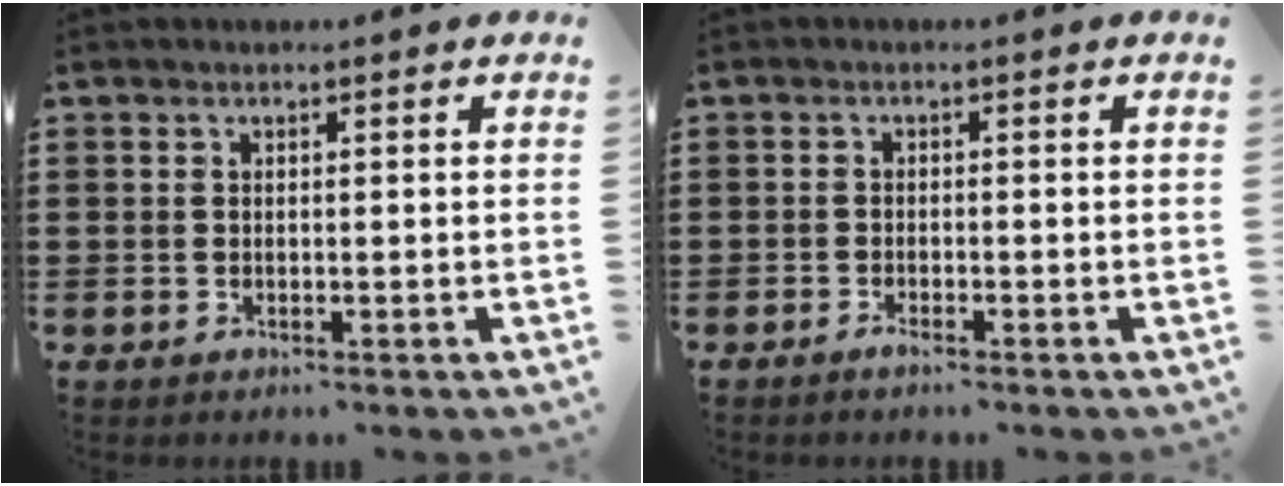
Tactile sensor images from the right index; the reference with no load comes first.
{"total": 1.1, "force": [-1.0, 0.0, 0.5], "torque": [-0.013, -0.007, -0.018]}